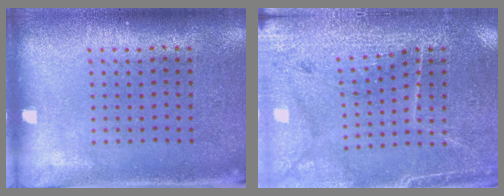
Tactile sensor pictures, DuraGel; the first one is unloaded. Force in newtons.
{"total": 3.0, "press": 2.9, "slide": 0.4}